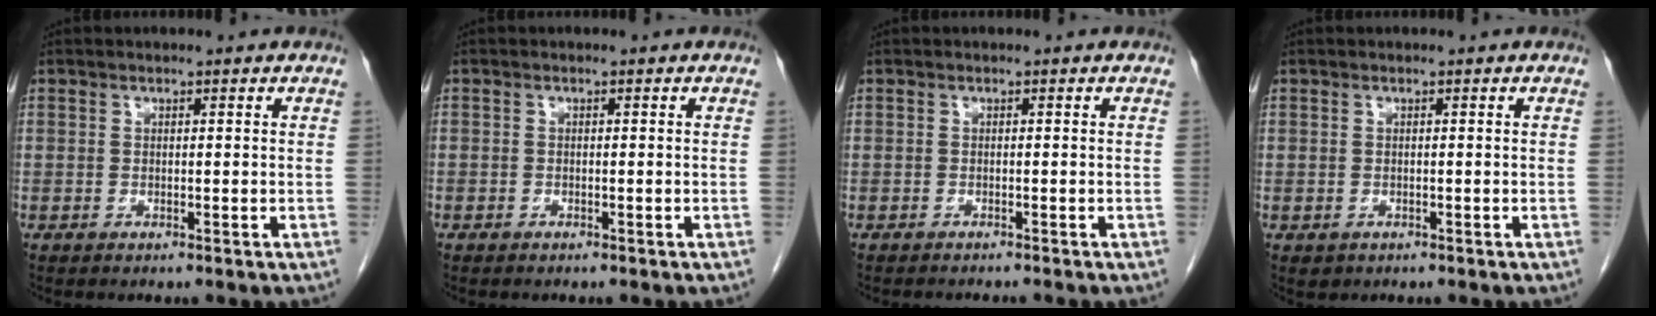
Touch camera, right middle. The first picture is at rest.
{"total": 0.6, "force": [-0.5, 0.4, 0.1], "torque": [-0.005, 0.002, -0.007]}
{"total": 3.4, "force": [-3.2, 0.1, 1.2], "torque": [-0.006, -0.004, -0.041]}
{"total": 0.9, "force": [-0.3, 0.8, 0.2], "torque": [-0.004, 0.003, 0.003]}